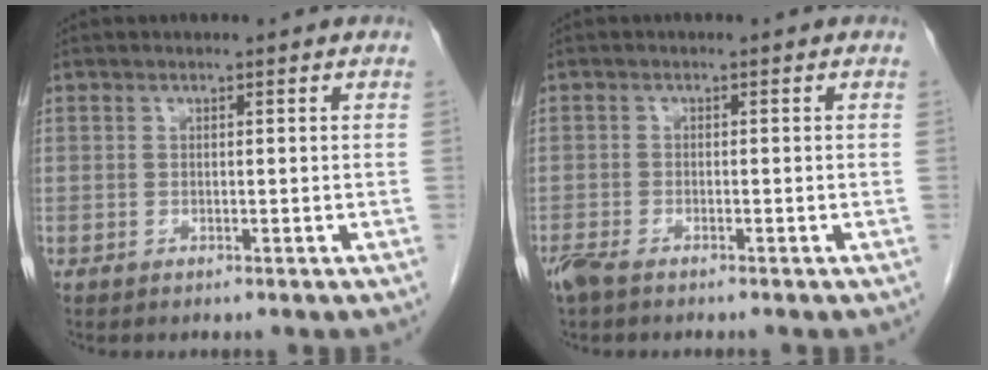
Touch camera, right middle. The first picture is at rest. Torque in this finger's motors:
{"motor_torque": [-0.09, 0.12, 0.00, 0.00]}